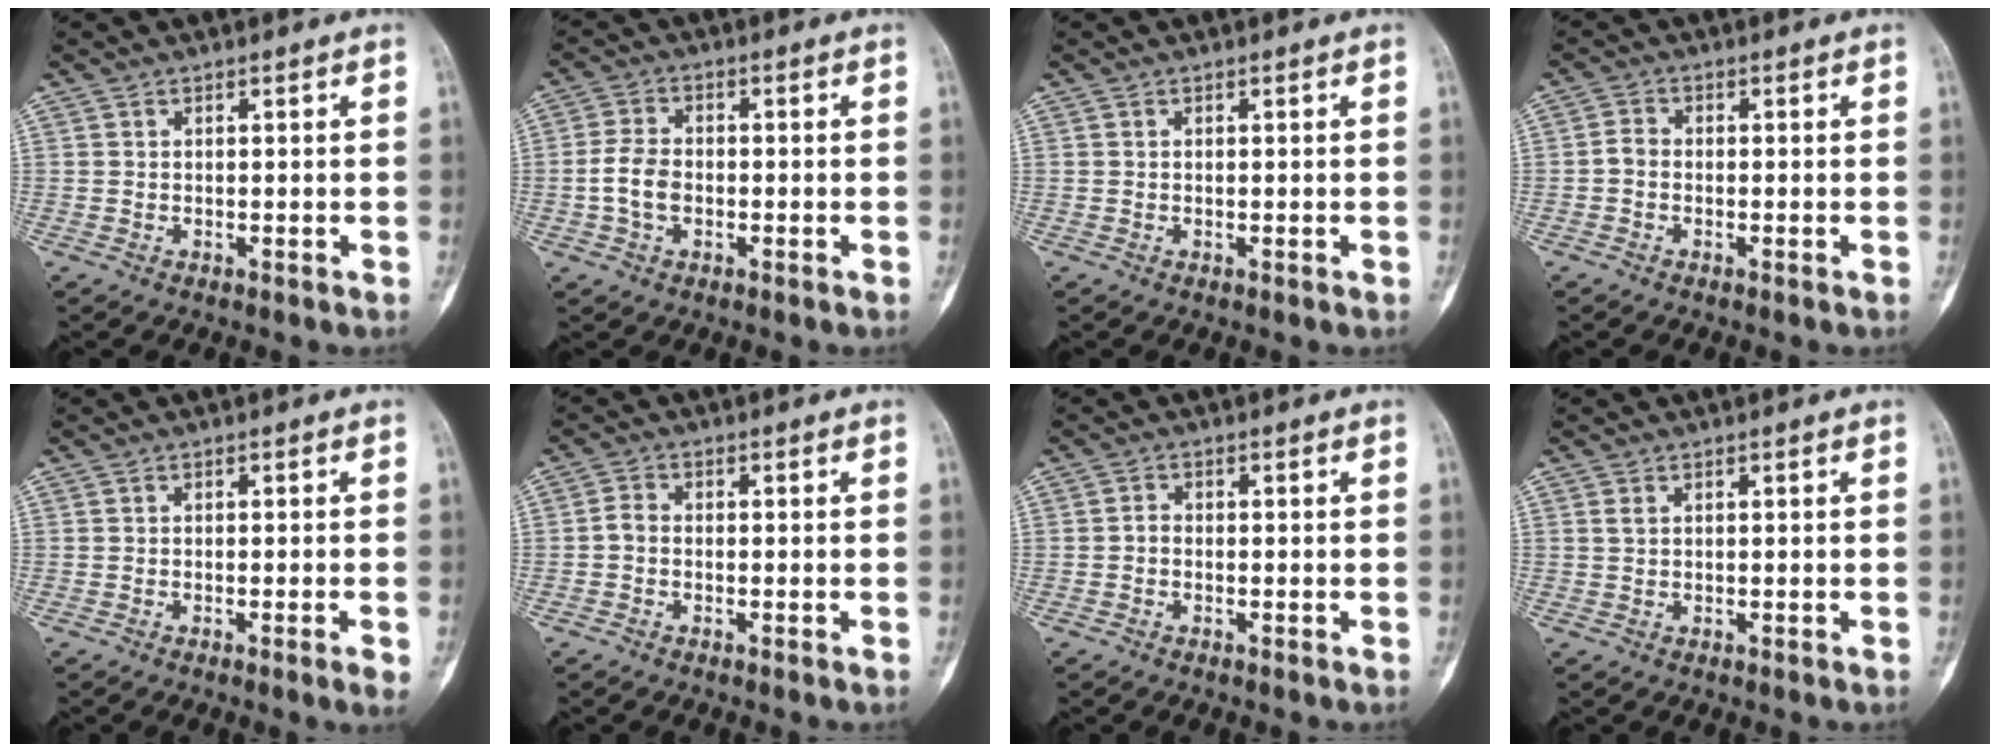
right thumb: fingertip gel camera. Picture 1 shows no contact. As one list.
[{"total": 5.4, "force": [-1.1, 3.6, 3.9], "torque": [-0.079, 0.015, -0.025]}, {"total": 0.0}, {"total": 2.0, "force": [-0.6, 1.5, 1.2], "torque": [-0.020, 0.007, -0.018]}, {"total": 2.3, "force": [-0.9, 0.0, 2.2], "torque": [-0.035, -0.007, -0.014]}, {"total": 2.0, "force": [-0.6, 1.4, 1.3], "torque": [-0.022, 0.006, -0.019]}, {"total": 1.2, "force": [-0.4, 0.9, 0.7], "torque": [-0.006, 0.003, -0.014]}, {"total": 0.8, "force": [0.3, 0.4, 0.5], "torque": [-0.013, 0.005, 0.008]}]